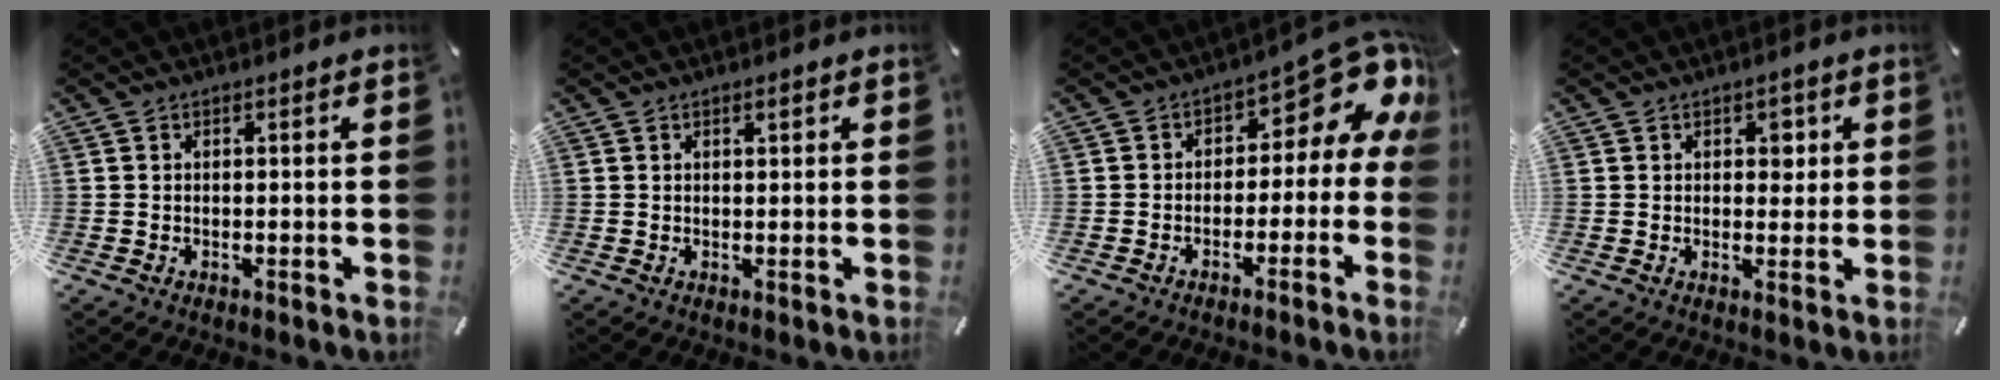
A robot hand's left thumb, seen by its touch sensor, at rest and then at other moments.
{"total": 1.4, "force": [0.6, 0.6, 1.0], "torque": [-0.021, 0.003, 0.010]}
{"total": 10.5, "force": [5.0, 5.4, 7.5], "torque": [-0.085, -0.050, 0.079]}
{"total": 3.2, "force": [1.1, 2.4, 1.9], "torque": [-0.009, -0.006, 0.009]}